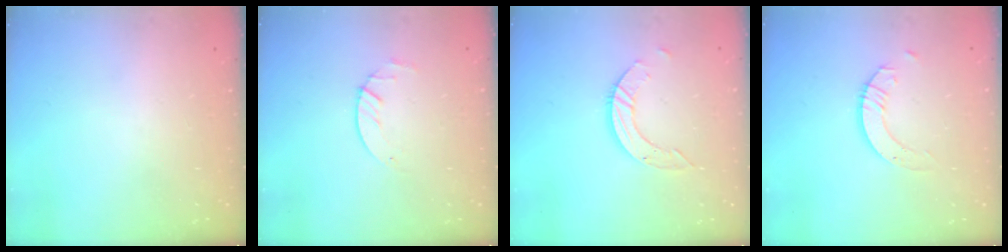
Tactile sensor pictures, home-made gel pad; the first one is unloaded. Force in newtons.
{"total": 1.8, "press": 1.8, "slide": 0.2}
{"total": 5.8, "press": 5.8, "slide": 0.1}
{"total": 3.4, "press": 3.4, "slide": 0.0}